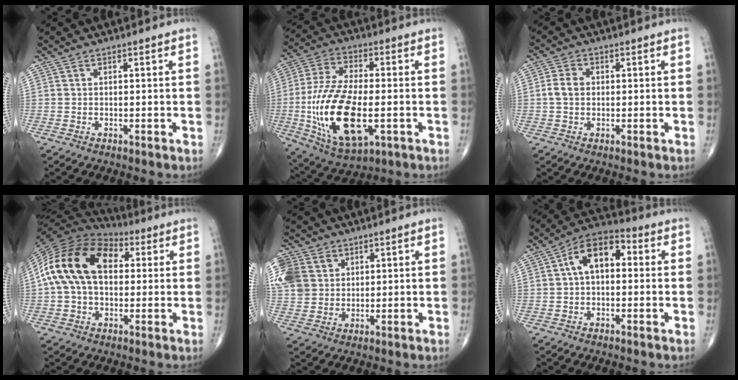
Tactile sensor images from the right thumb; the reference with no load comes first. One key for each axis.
{"total": 20.6, "fx": -3.7, "fy": 9.7, "fz": 17.8, "tx": -0.356, "ty": 0.001, "tz": -0.053}
{"total": 3.5, "fx": 0.1, "fy": 2.6, "fz": 2.3, "tx": -0.044, "ty": 0.008, "tz": -0.004}
{"total": 19.1, "fx": 3.3, "fy": 12.3, "fz": 14.3, "tx": -0.268, "ty": 0.035, "tz": 0.049}
{"total": 13.8, "fx": 4.7, "fy": 11.4, "fz": 6.3, "tx": -0.155, "ty": 0.016, "tz": 0.096}
{"total": 10.3, "fx": 1.3, "fy": 6.2, "fz": 8.0, "tx": -0.119, "ty": 0.034, "tz": 0.009}